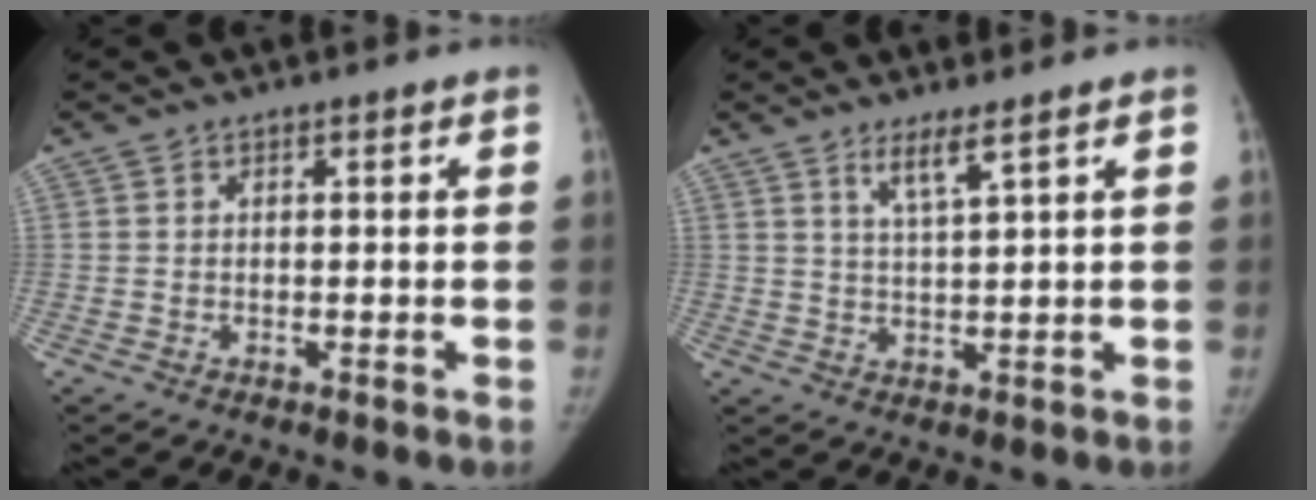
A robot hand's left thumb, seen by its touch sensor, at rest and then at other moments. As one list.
[{"total": 3.9, "force": [2.6, 0.0, 2.8], "torque": [-0.058, -0.024, 0.054]}]